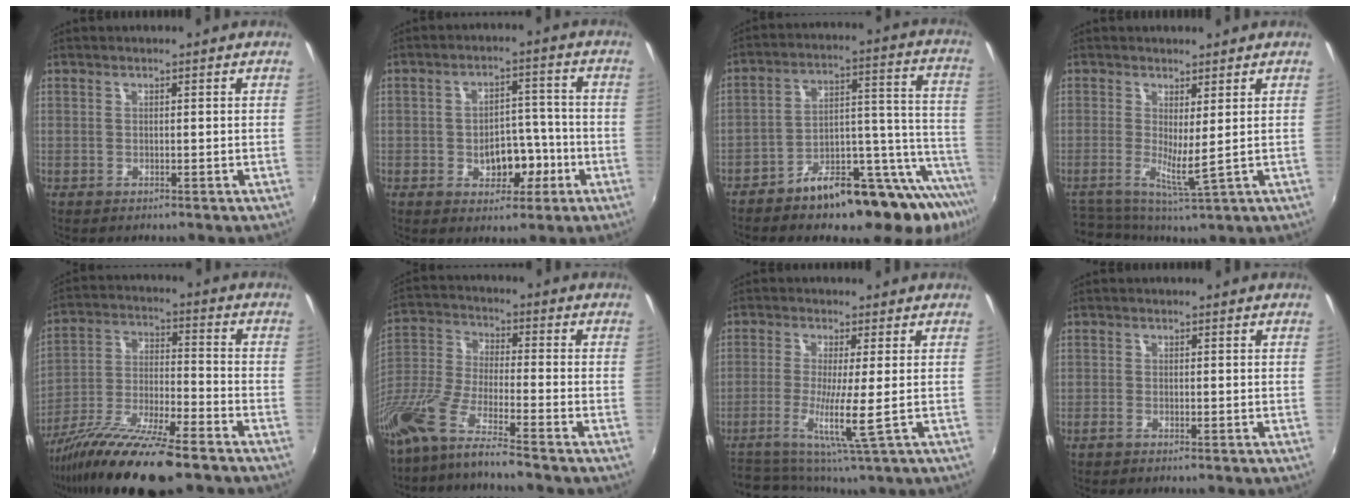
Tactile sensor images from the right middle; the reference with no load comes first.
{"total": 7.0, "force": [-2.5, 4.5, 4.7], "torque": [-0.073, 0.013, -0.023]}
{"total": 19.9, "force": [-14.6, 5.4, 12.4], "torque": [-0.135, 0.009, -0.215]}
{"total": 5.1, "force": [-0.6, 1.4, 4.8], "torque": [-0.099, -0.007, -0.009]}
{"total": 17.3, "force": [-12.7, 2.6, 11.5], "torque": [-0.223, -0.034, -0.227]}
{"total": 12.4, "force": [-9.4, 0.4, 8.1], "torque": [-0.167, -0.024, -0.187]}
{"total": 8.3, "force": [-2.8, 0.3, 7.8], "torque": [-0.172, -0.020, -0.050]}
{"total": 1.3, "force": [-1.0, 0.2, 0.7], "torque": [-0.017, -0.003, -0.022]}